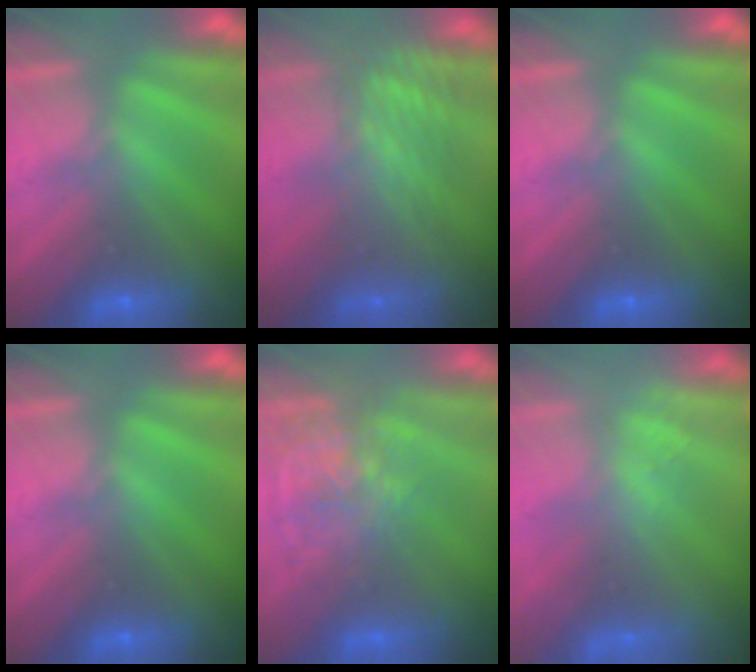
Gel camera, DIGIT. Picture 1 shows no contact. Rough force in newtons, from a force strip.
{"total": 2.9}
{"total": 0.0}
{"total": 0.0}
{"total": 3.7}
{"total": 2.0}